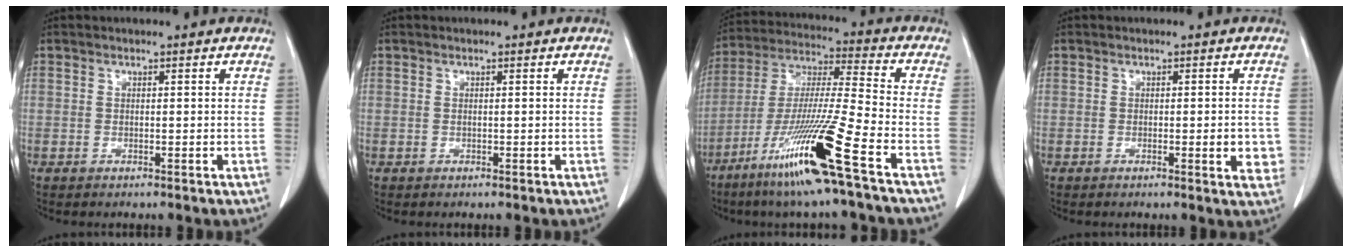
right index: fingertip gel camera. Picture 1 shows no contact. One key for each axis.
{"total": 0.0}
{"total": 17.1, "fx": -9.3, "fy": -1.6, "fz": 14.2, "tx": -0.302, "ty": -0.045, "tz": -0.178}
{"total": 3.7, "fx": -0.6, "fy": 0.8, "fz": 3.5, "tx": -0.038, "ty": -0.004, "tz": -0.009}